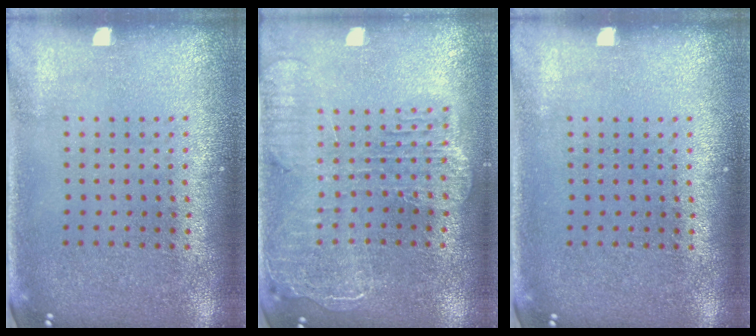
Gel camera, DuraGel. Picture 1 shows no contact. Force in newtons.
{"total": 2.5, "press": 2.1, "slide": 1.3}
{"total": 0.0}